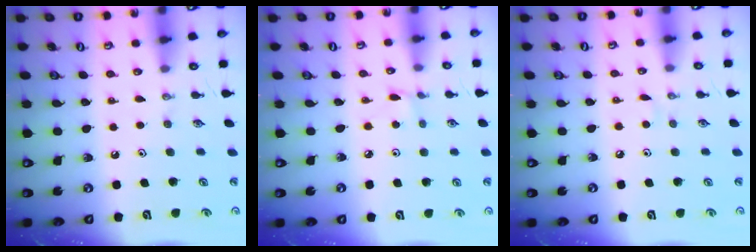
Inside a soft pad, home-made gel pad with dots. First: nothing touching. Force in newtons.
{"total": 0.8, "press": 0.8, "slide": 0.1}
{"total": 2.1, "press": 2.1, "slide": 0.3}